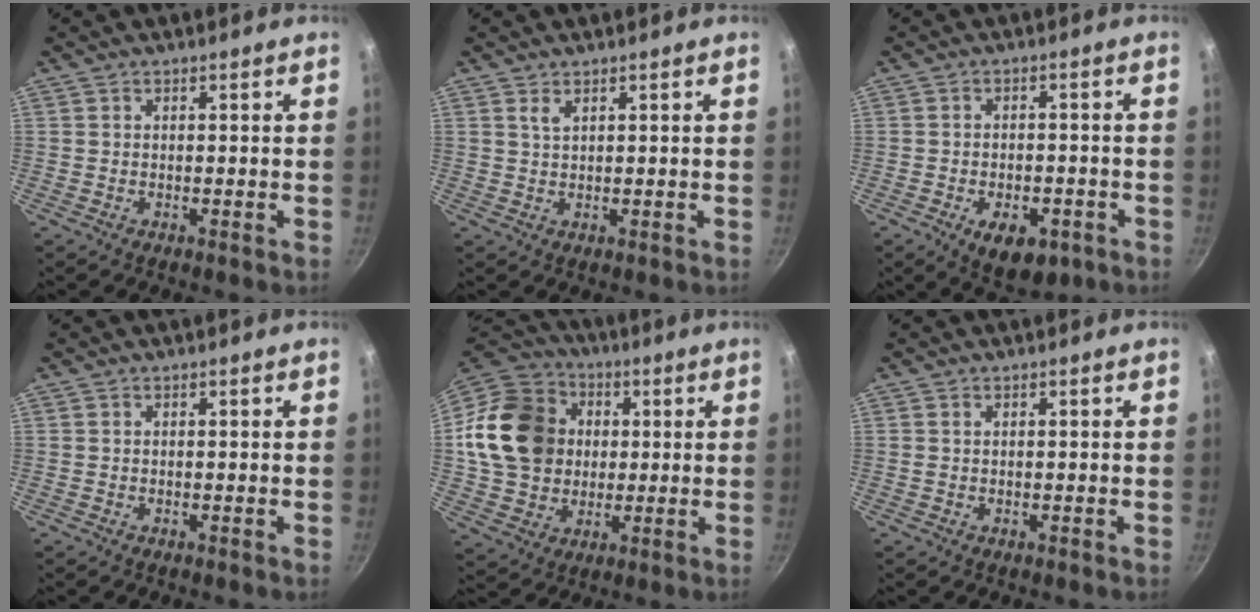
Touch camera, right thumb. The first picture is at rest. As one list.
[{"total": 1.5, "force": [0.9, 0.6, 1.1], "torque": [-0.019, -0.005, 0.019]}, {"total": 9.3, "force": [-4.1, 5.3, 6.5], "torque": [-0.067, 0.012, -0.047]}, {"total": 0.0}, {"total": 19.7, "force": [2.2, 16.6, 10.3], "torque": [-0.170, 0.025, 0.042]}, {"total": 0.0}]